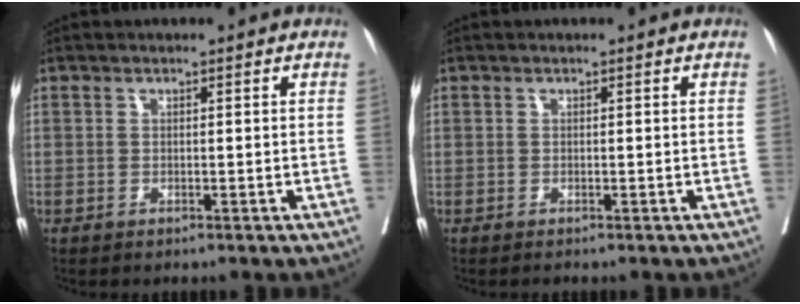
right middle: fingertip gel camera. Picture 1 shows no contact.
{"total": 0.0}